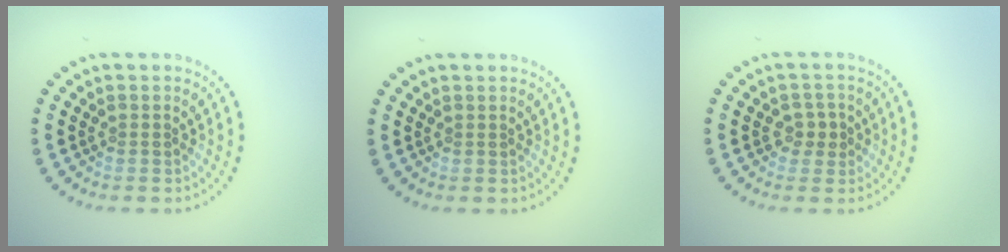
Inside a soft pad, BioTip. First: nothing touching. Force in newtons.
{"total": 0.0}
{"total": 1.8, "press": 1.7, "slide": 0.5}